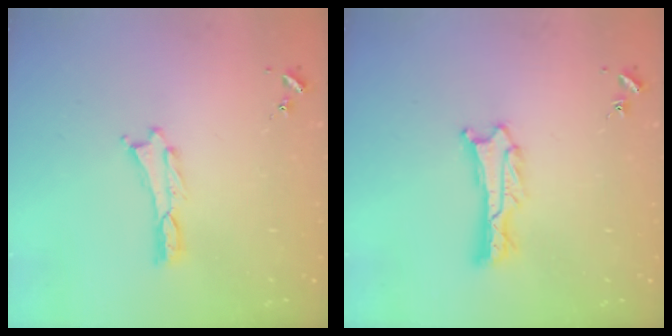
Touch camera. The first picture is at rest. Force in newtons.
{"total": 1.1, "press": 1.1, "slide": 0.2}